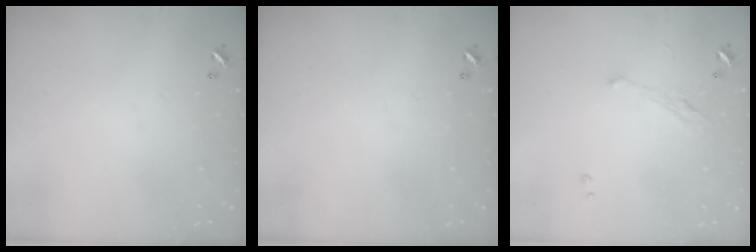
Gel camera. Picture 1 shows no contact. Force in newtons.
{"total": 0.0}
{"total": 2.3, "press": 2.1, "slide": 0.8}